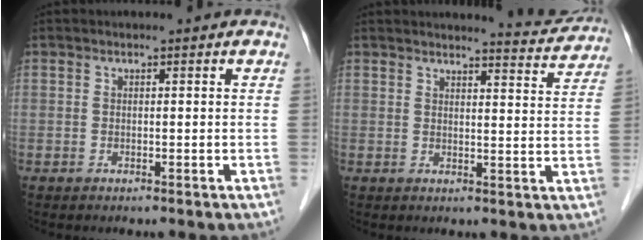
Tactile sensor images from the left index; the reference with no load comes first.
{"total": 6.4, "force": [6.4, 0.3, 0.5], "torque": [-0.013, -0.024, 0.065]}